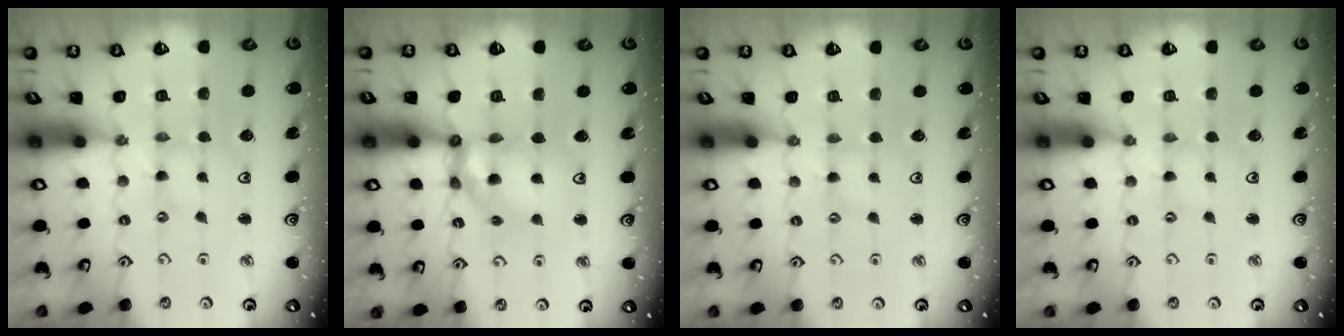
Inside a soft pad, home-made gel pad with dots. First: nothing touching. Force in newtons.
{"total": 12.8, "press": 12.8, "slide": 1.2}
{"total": 2.0, "press": 2.0, "slide": 0.3}
{"total": 0.0}